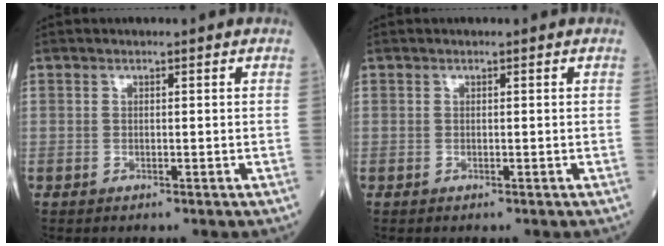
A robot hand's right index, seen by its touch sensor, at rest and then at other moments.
{"total": 0.0}